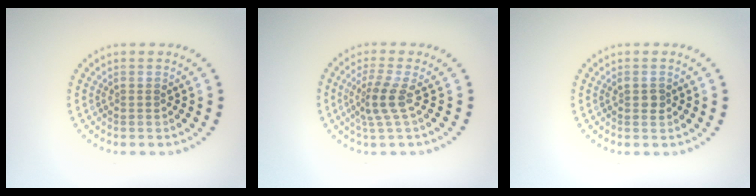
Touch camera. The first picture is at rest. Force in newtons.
{"total": 2.7, "press": 1.9, "slide": 1.9}
{"total": 1.0, "press": 1.0, "slide": 0.1}